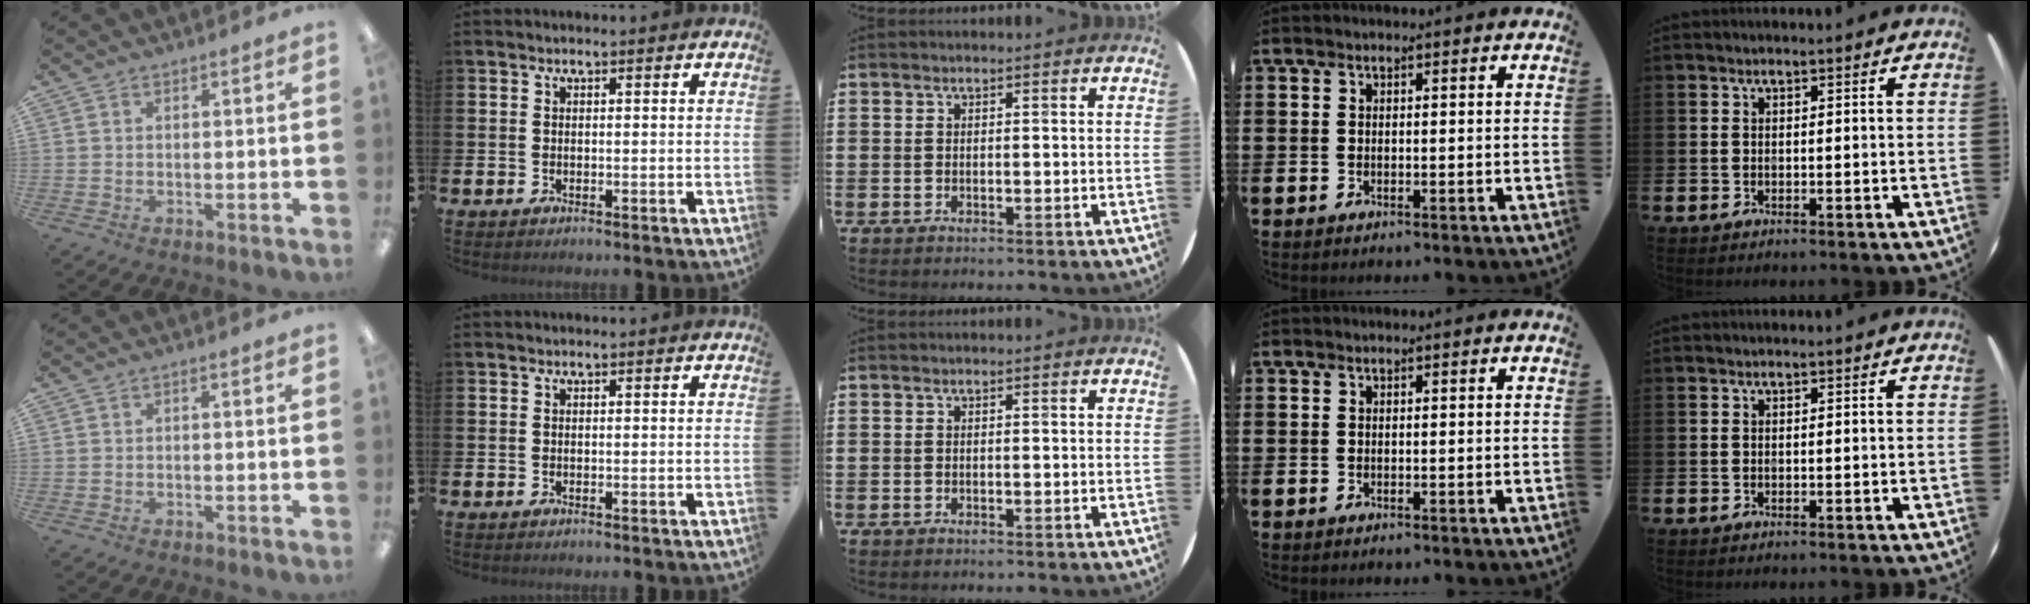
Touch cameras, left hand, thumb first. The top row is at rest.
{}